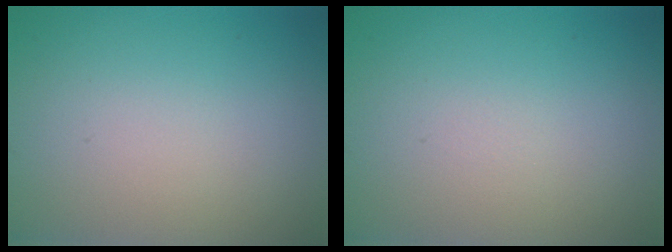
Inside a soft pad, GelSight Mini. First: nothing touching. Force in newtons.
{"total": 0.0}